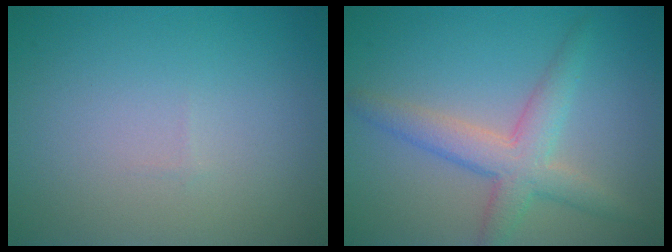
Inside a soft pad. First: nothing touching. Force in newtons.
{"total": 4.2, "press": 4.2, "slide": 0.1}